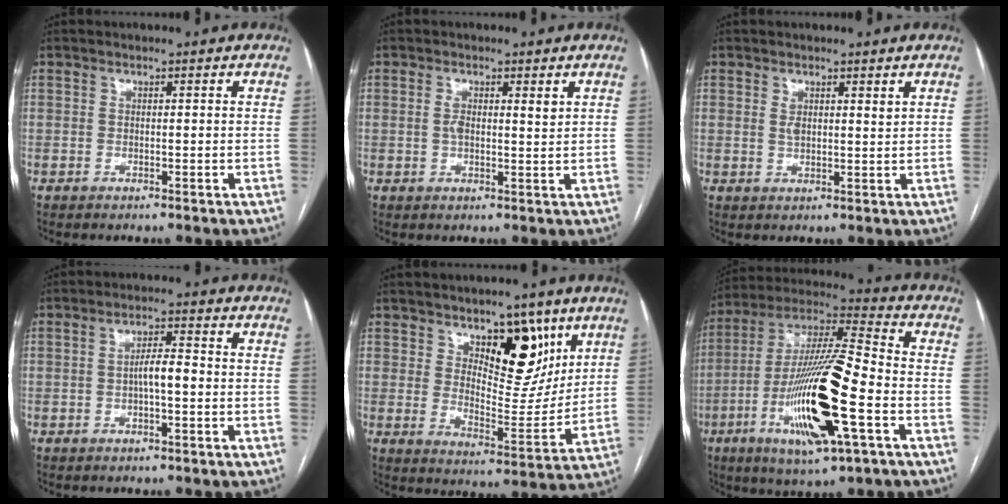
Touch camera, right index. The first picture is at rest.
{"total": 3.1, "force": [1.1, 1.1, 2.7], "torque": [-0.051, 0.006, 0.020]}
{"total": 2.2, "force": [1.2, 0.8, 1.7], "torque": [-0.034, 0.001, 0.025]}
{"total": 3.7, "force": [-0.6, 0.7, 3.6], "torque": [-0.062, 0.009, -0.009]}
{"total": 11.1, "force": [6.1, 5.1, 7.8], "torque": [-0.108, -0.008, 0.106]}
{"total": 21.4, "force": [-6.8, 2.5, 20.1], "torque": [-0.401, -0.022, -0.119]}